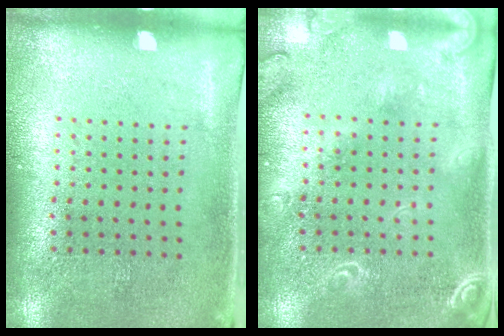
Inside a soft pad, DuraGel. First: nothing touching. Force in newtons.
{"total": 2.1, "press": 1.9, "slide": 0.7}